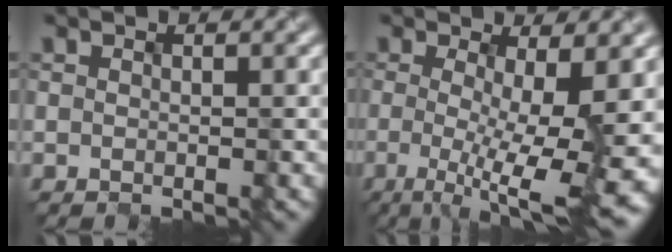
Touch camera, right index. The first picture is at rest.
{"total": 10.5, "force": [-1.3, 2.7, 10.0], "torque": [-0.123, -0.008, -0.016]}